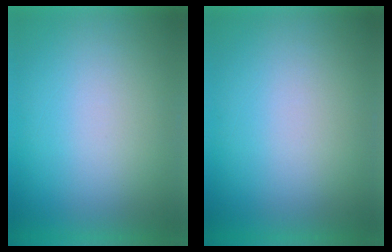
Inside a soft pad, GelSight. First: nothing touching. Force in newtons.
{"total": 0.0}